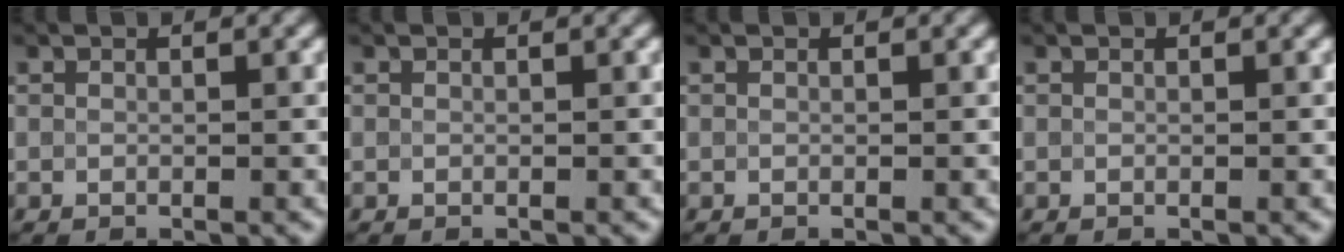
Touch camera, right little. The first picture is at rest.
{"total": 0.0}
{"total": 0.0}
{"total": 0.0}